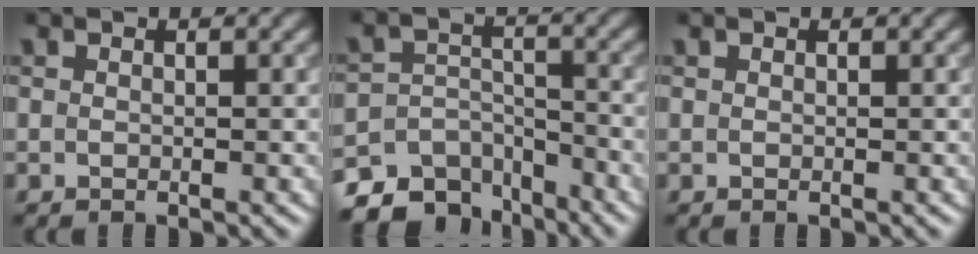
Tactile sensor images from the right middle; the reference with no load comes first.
{"total": 8.0, "force": [-6.6, 4.0, 2.2], "torque": [-0.017, -0.002, -0.104]}
{"total": 0.0}